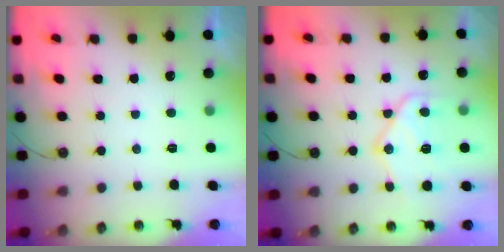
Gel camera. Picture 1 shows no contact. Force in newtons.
{"total": 15.7, "press": 15.7, "slide": 1.3}